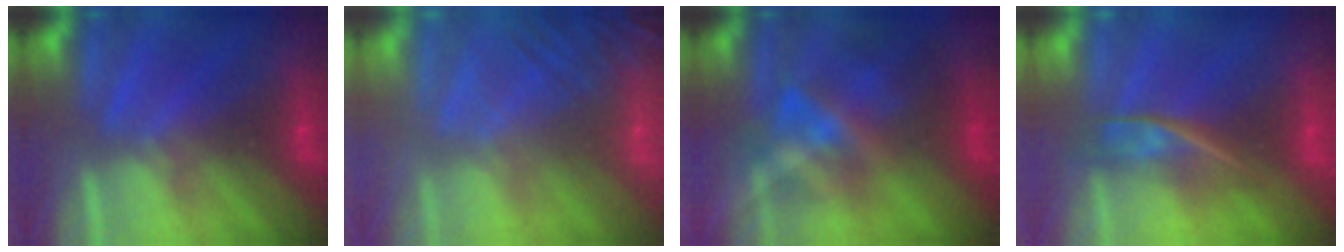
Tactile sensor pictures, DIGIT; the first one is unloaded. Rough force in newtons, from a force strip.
{"total": 5.5}
{"total": 4.5}
{"total": 2.4}